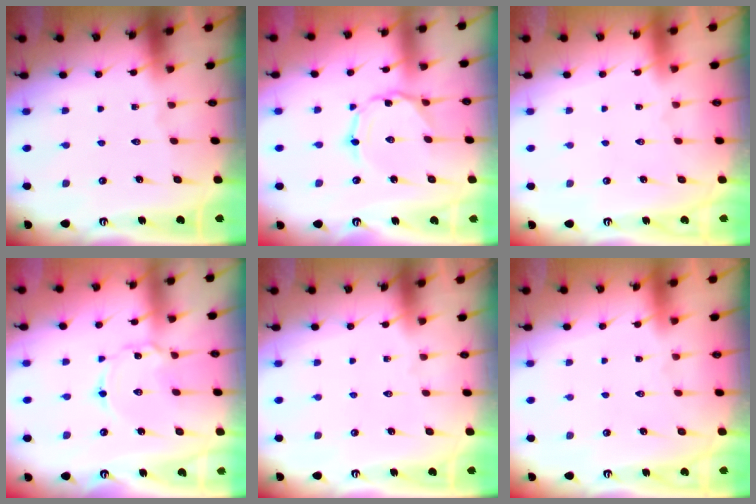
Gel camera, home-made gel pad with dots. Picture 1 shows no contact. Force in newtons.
{"total": 1.2, "press": 1.2, "slide": 0.3}
{"total": 1.6, "press": 1.6, "slide": 0.1}
{"total": 2.7, "press": 2.7, "slide": 0.4}
{"total": 0.0}
{"total": 1.6, "press": 1.6, "slide": 0.1}